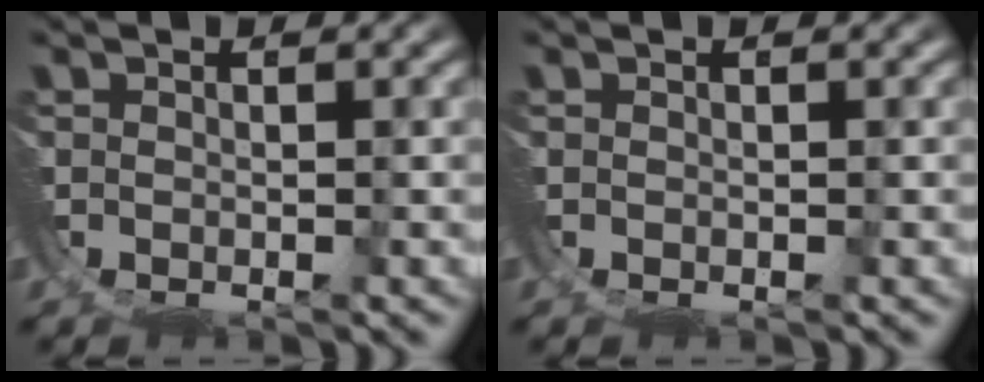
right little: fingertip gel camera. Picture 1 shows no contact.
{"total": 0.0}